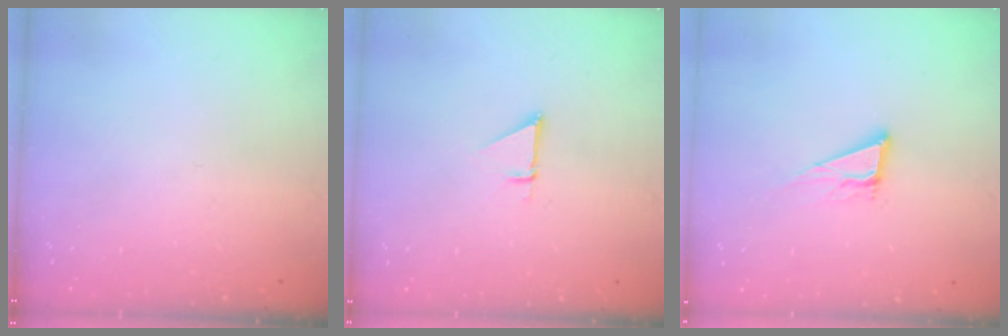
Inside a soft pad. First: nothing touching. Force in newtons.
{"total": 2.3, "press": 2.3, "slide": 0.1}
{"total": 7.6, "press": 7.3, "slide": 2.3}